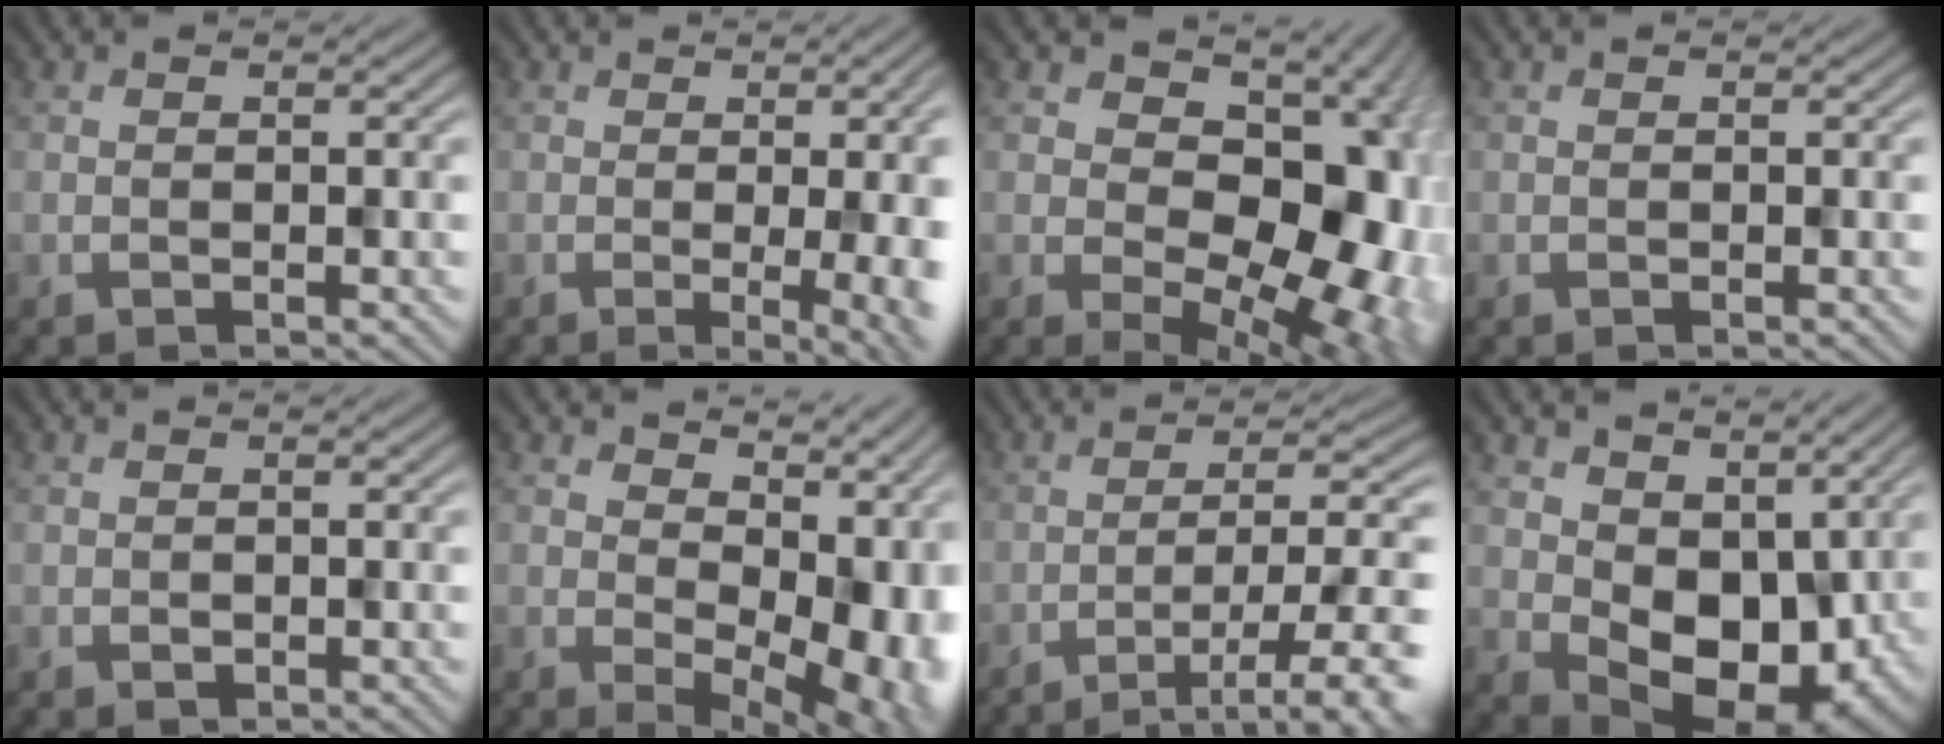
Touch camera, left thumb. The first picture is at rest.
{"total": 12.1, "force": [-0.7, 4.2, 11.4], "torque": [-0.093, 0.018, -0.002]}
{"total": 14.8, "force": [1.0, 9.7, 11.1], "torque": [-0.114, -0.013, 0.024]}
{"total": 0.0}
{"total": 0.5, "force": [-0.2, 0.5, -0.1], "torque": [0.002, -0.004, 0.000]}
{"total": 13.1, "force": [3.1, 7.5, 10.2], "torque": [-0.108, -0.013, 0.084]}
{"total": 10.0, "force": [-5.0, 2.1, 8.5], "torque": [-0.106, 0.008, -0.068]}
{"total": 9.7, "force": [2.2, 6.7, 6.7], "torque": [-0.127, -0.029, 0.050]}